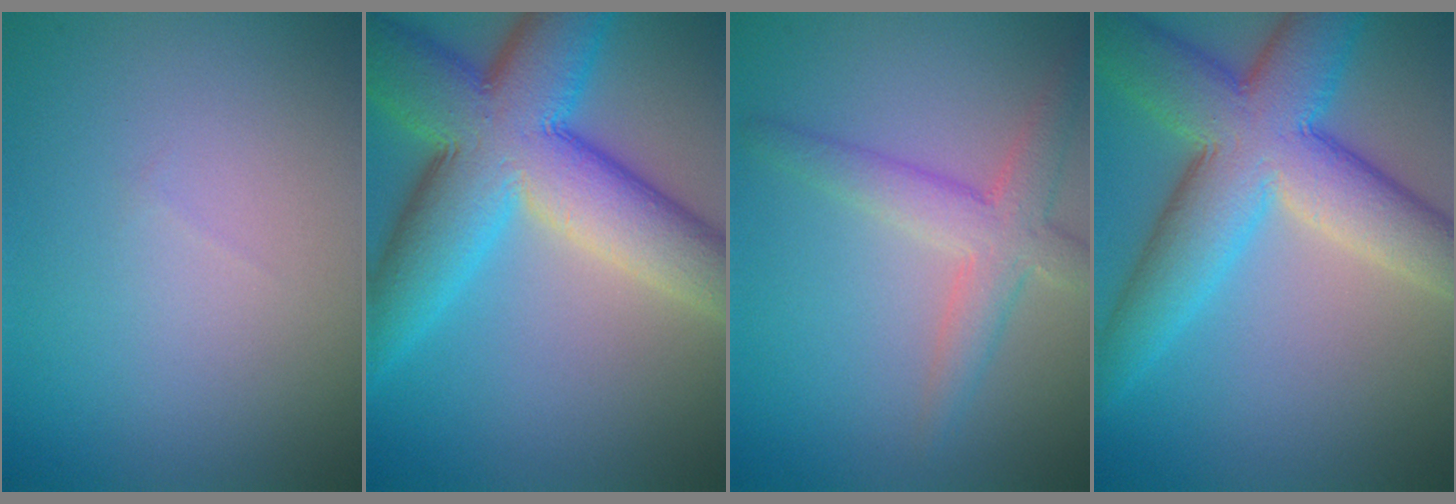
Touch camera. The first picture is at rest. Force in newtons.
{"total": 13.1, "press": 13.1, "slide": 0.4}
{"total": 3.8, "press": 3.8, "slide": 0.2}
{"total": 10.6, "press": 10.6, "slide": 0.4}